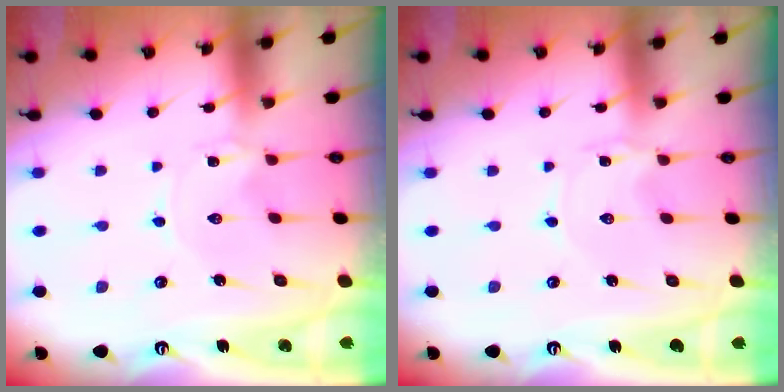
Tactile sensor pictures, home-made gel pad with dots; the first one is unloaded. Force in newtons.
{"total": 0.6, "press": 0.6, "slide": 0.1}